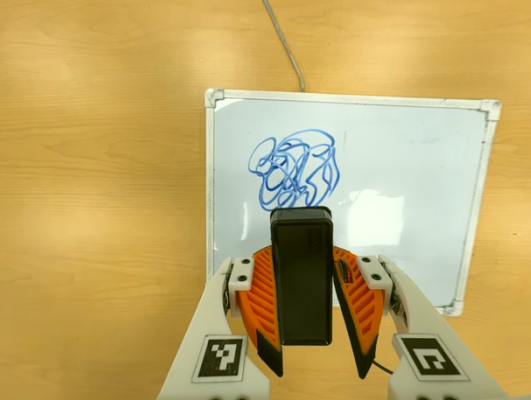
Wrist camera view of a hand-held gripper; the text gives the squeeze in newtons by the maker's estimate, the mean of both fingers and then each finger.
{"total": 7.5, "left": 6.6, "right": 8.4}